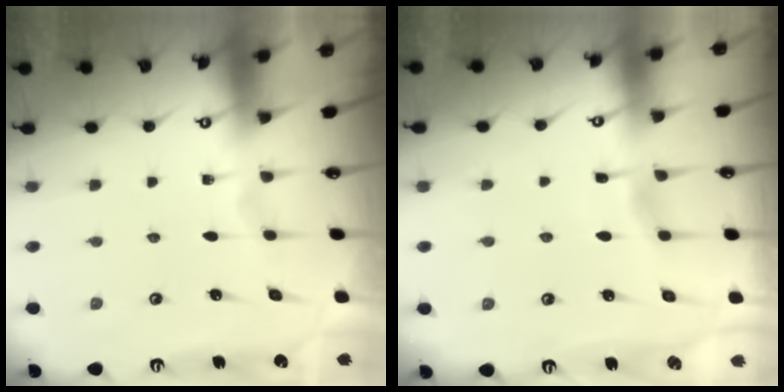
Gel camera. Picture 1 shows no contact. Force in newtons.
{"total": 2.2, "press": 2.2, "slide": 0.3}